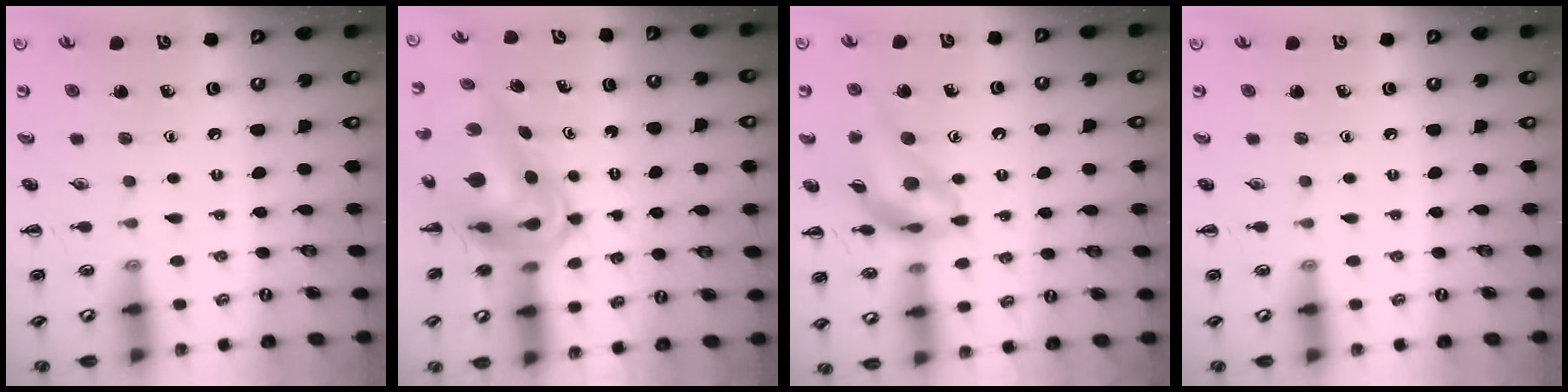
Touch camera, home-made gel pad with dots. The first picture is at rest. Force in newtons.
{"total": 9.1, "press": 8.7, "slide": 2.6}
{"total": 12.1, "press": 11.4, "slide": 3.9}
{"total": 0.0}